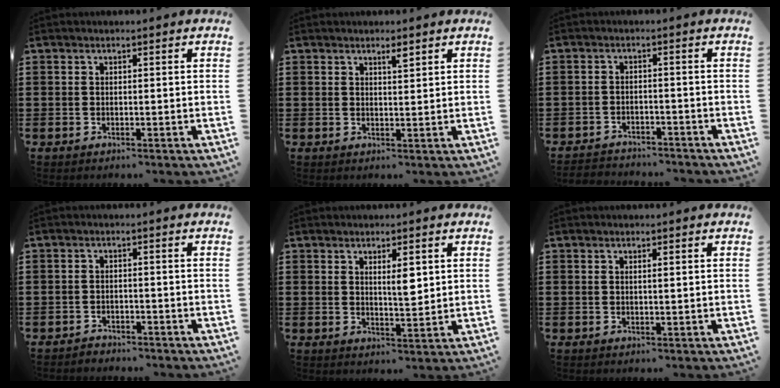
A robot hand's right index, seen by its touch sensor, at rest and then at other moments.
{"total": 1.8, "force": [1.4, 0.2, 1.1], "torque": [-0.014, -0.001, 0.022]}
{"total": 2.5, "force": [-2.4, 0.3, -0.1], "torque": [-0.006, 0.000, -0.054]}
{"total": 1.6, "force": [-1.5, 0.4, -0.1], "torque": [-0.004, 0.003, -0.035]}
{"total": 3.8, "force": [1.5, 1.1, 3.3], "torque": [-0.052, -0.002, 0.021]}
{"total": 0.7, "force": [0.3, 0.0, 0.6], "torque": [-0.011, -0.002, 0.006]}